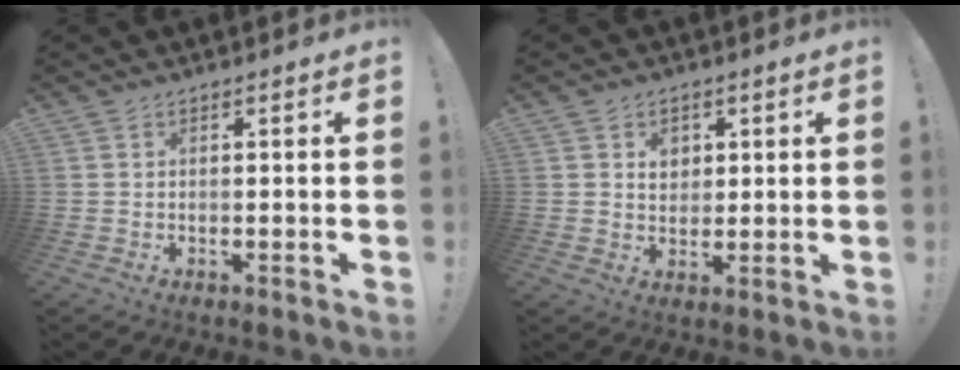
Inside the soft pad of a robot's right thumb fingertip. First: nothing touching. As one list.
[{"total": 4.2, "force": [1.5, 3.8, 1.3], "torque": [-0.009, -0.011, 0.022]}]